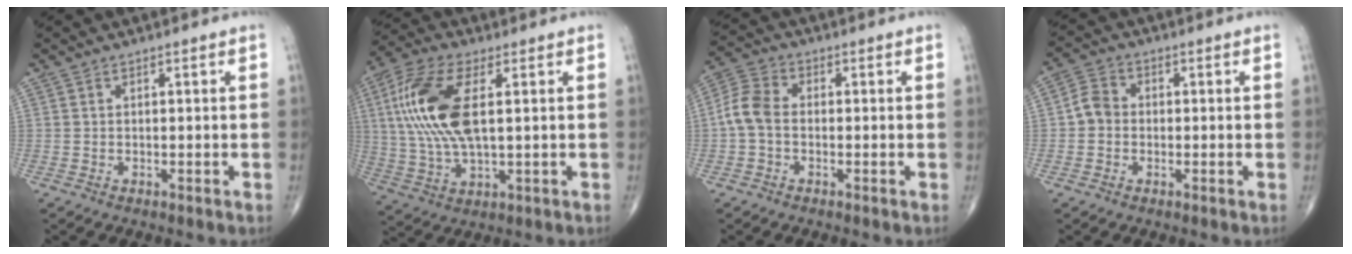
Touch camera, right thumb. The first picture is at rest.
{"total": 16.0, "force": [3.0, 6.9, 14.1], "torque": [-0.312, 0.003, 0.058]}
{"total": 6.2, "force": [-0.7, 4.3, 4.4], "torque": [-0.088, 0.017, -0.026]}
{"total": 4.2, "force": [-0.5, 3.6, 2.1], "torque": [-0.028, 0.014, -0.017]}